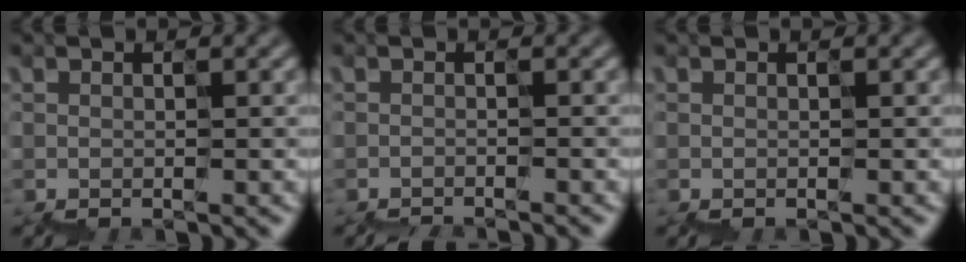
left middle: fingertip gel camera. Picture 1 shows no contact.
{"total": 1.4, "force": [-1.4, -0.3, -0.3], "torque": [0.003, -0.017, -0.021]}
{"total": 0.0}